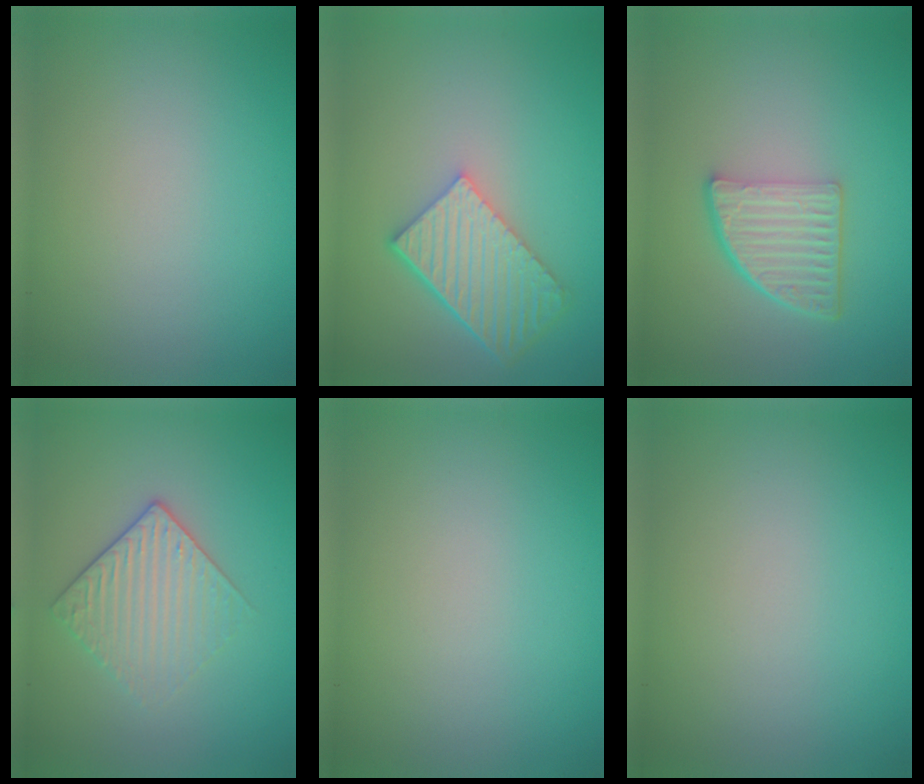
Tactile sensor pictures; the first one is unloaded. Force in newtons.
{"total": 5.7, "press": 4.1, "slide": 3.9}
{"total": 4.8, "press": 3.4, "slide": 3.4}
{"total": 3.1, "press": 2.8, "slide": 1.4}
{"total": 0.0}
{"total": 0.0}